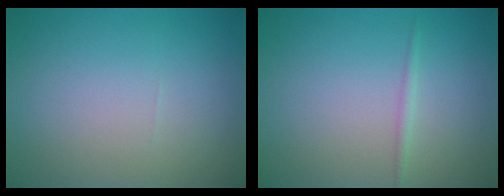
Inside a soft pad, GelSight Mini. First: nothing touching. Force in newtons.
{"total": 0.7, "press": 0.7, "slide": 0.0}